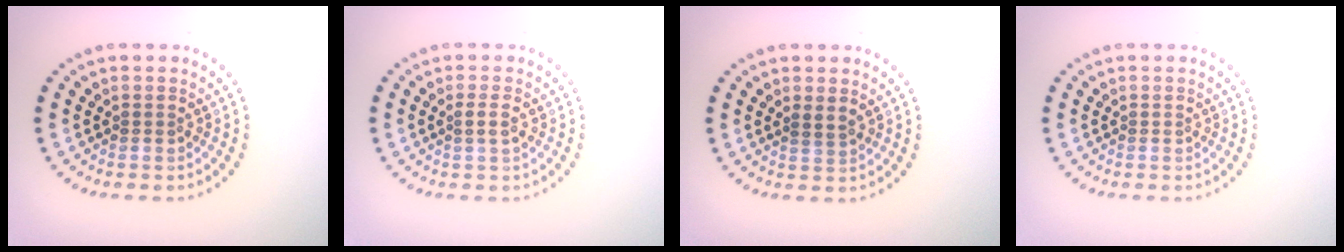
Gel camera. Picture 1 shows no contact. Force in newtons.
{"total": 1.2, "press": 1.0, "slide": 0.6}
{"total": 1.1, "press": 1.0, "slide": 0.3}
{"total": 0.0}